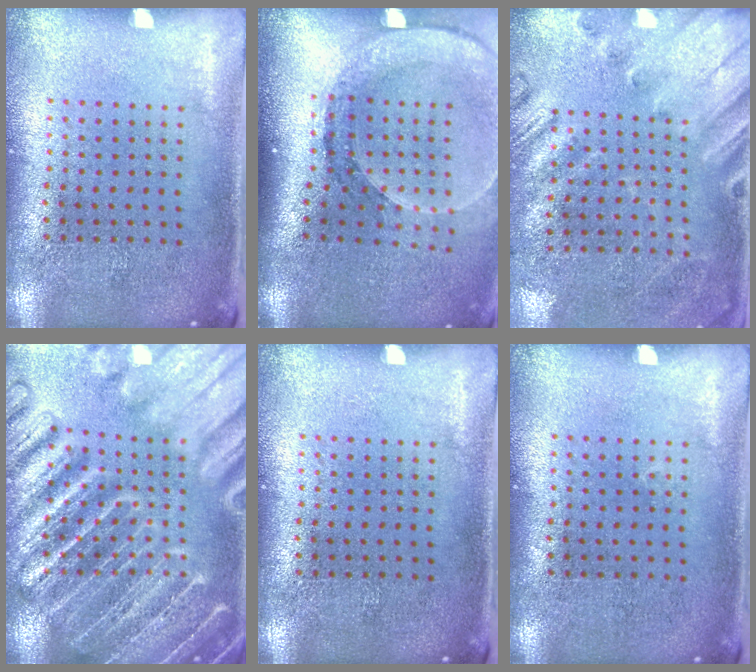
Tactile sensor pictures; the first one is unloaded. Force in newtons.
{"total": 2.8, "press": 2.1, "slide": 1.9}
{"total": 2.6, "press": 1.9, "slide": 1.7}
{"total": 6.2, "press": 6.1, "slide": 0.7}
{"total": 0.0}
{"total": 0.0}